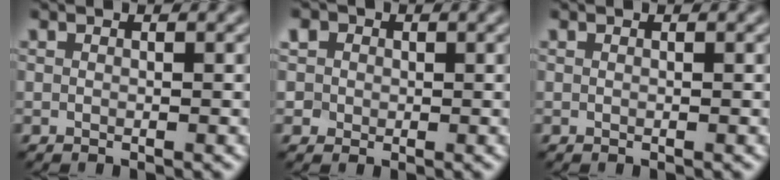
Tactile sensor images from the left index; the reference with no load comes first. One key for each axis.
{"total": 3.6, "fx": 1.3, "fy": 3.1, "fz": 1.3, "tx": -0.018, "ty": 0.015, "tz": 0.010}
{"total": 0.0}